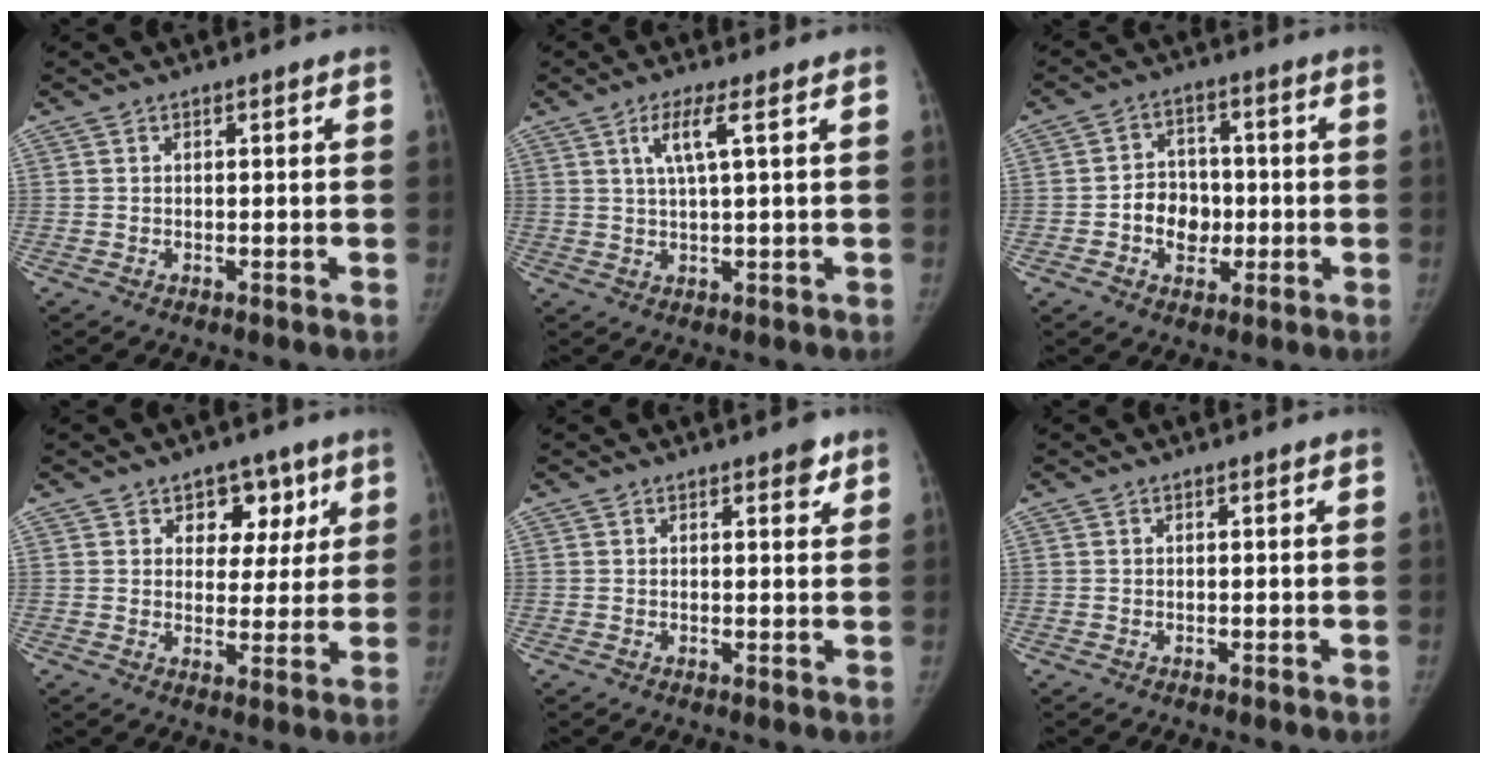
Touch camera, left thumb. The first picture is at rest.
{"total": 4.7, "force": [1.9, 0.2, 4.3], "torque": [-0.095, -0.002, 0.038]}
{"total": 7.6, "force": [-1.5, 6.3, 4.0], "torque": [-0.024, 0.018, -0.029]}
{"total": 7.7, "force": [3.8, 5.7, 3.4], "torque": [-0.001, -0.013, 0.052]}
{"total": 2.4, "force": [1.5, 1.1, 1.5], "torque": [-0.005, -0.007, 0.017]}
{"total": 0.0}